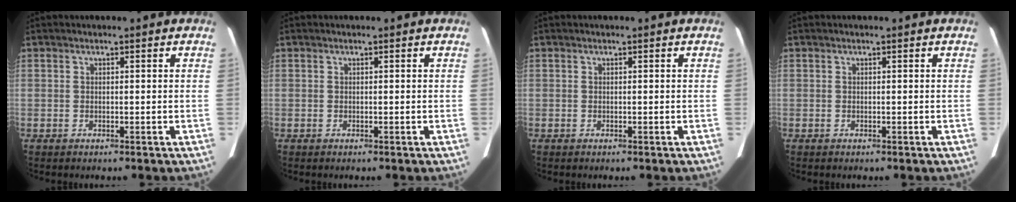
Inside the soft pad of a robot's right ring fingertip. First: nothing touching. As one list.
[{"total": 0.0}, {"total": 0.0}, {"total": 0.0}]